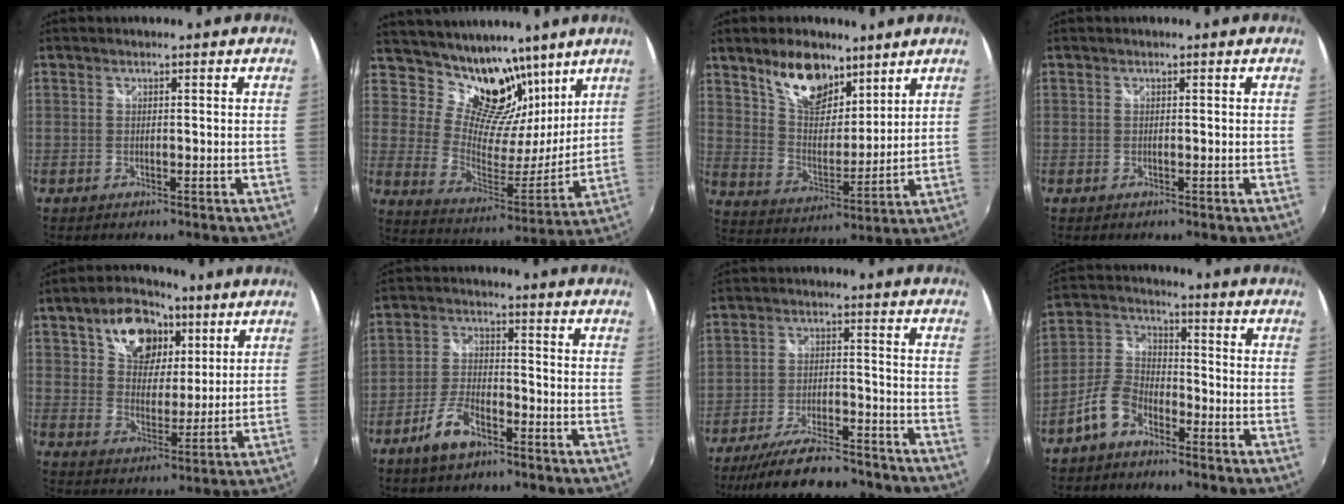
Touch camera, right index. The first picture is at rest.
{"total": 2.0, "force": [1.6, 1.3, 0.2], "torque": [0.005, 0.002, 0.027]}
{"total": 12.4, "force": [8.5, 6.1, 6.7], "torque": [-0.115, 0.005, 0.158]}
{"total": 0.0}
{"total": 14.9, "force": [7.4, 9.5, 8.7], "torque": [-0.161, 0.031, 0.128]}
{"total": 7.4, "force": [-4.9, 3.1, 4.6], "torque": [-0.102, 0.002, -0.090]}
{"total": 18.2, "force": [-16.0, 5.0, 7.1], "torque": [-0.143, 0.003, -0.224]}
{"total": 7.8, "force": [-5.3, 4.3, 3.7], "torque": [-0.086, 0.018, -0.109]}